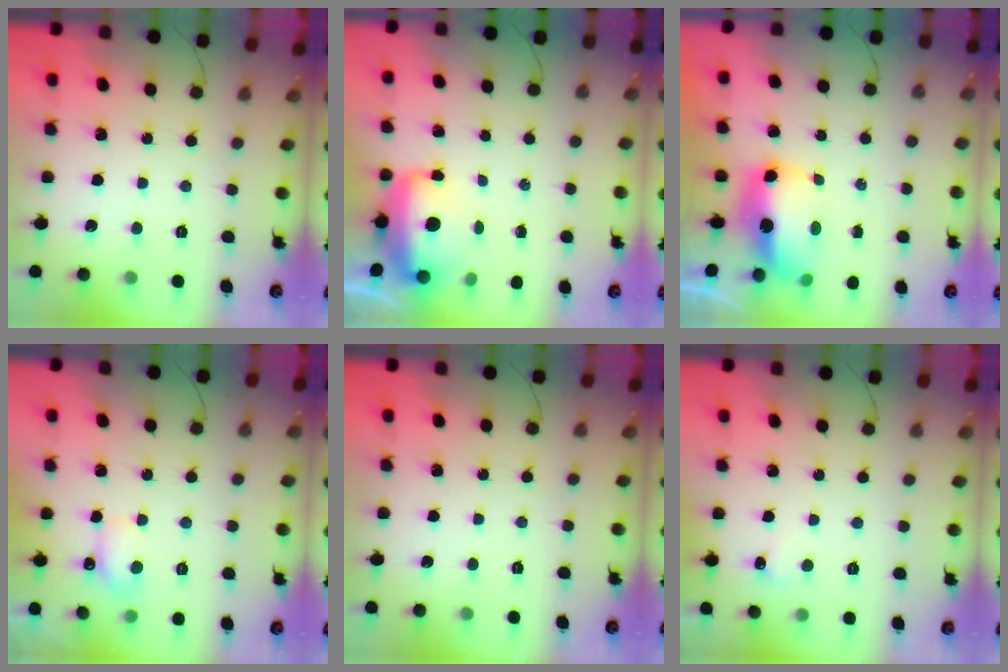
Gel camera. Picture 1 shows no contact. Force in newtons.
{"total": 10.9, "press": 10.4, "slide": 3.2}
{"total": 9.0, "press": 8.9, "slide": 1.6}
{"total": 5.0, "press": 4.9, "slide": 1.2}
{"total": 0.0}
{"total": 4.0, "press": 3.9, "slide": 1.2}